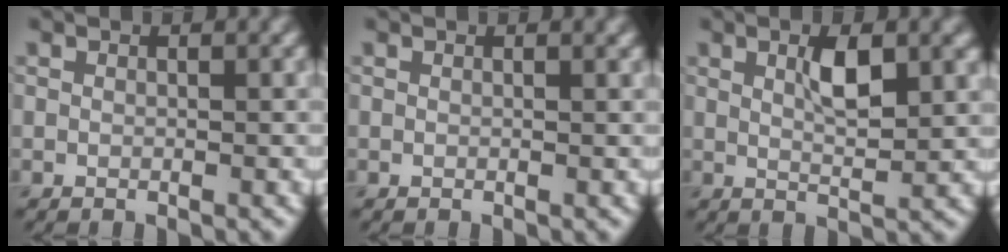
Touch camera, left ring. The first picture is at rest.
{"total": 0.6, "force": [0.4, 0.2, 0.4], "torque": [-0.001, 0.004, 0.005]}
{"total": 3.7, "force": [1.2, 1.1, 3.3], "torque": [-0.060, 0.002, 0.021]}